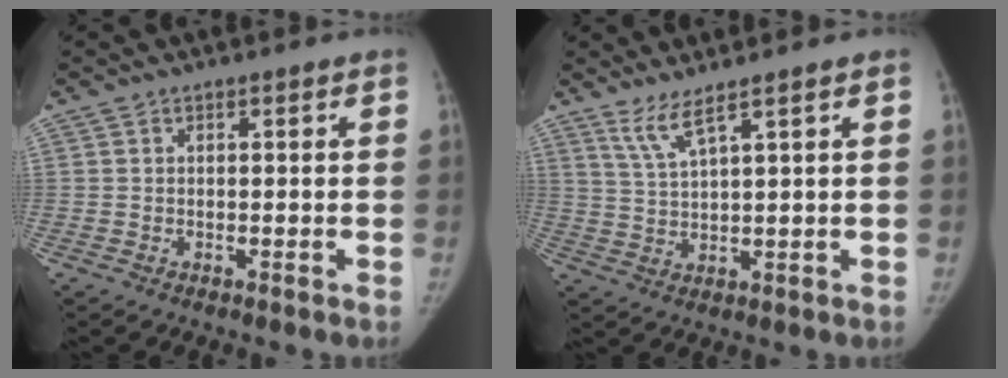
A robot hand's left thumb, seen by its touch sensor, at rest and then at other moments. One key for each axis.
{"total": 4.2, "fx": 3.0, "fy": -0.1, "fz": 2.8, "tx": -0.061, "ty": -0.026, "tz": 0.069}